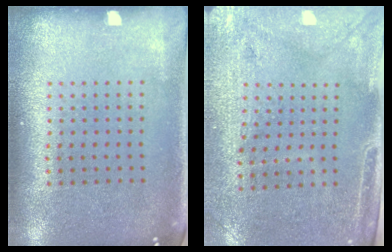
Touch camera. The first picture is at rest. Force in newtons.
{"total": 3.0, "press": 2.5, "slide": 1.5}